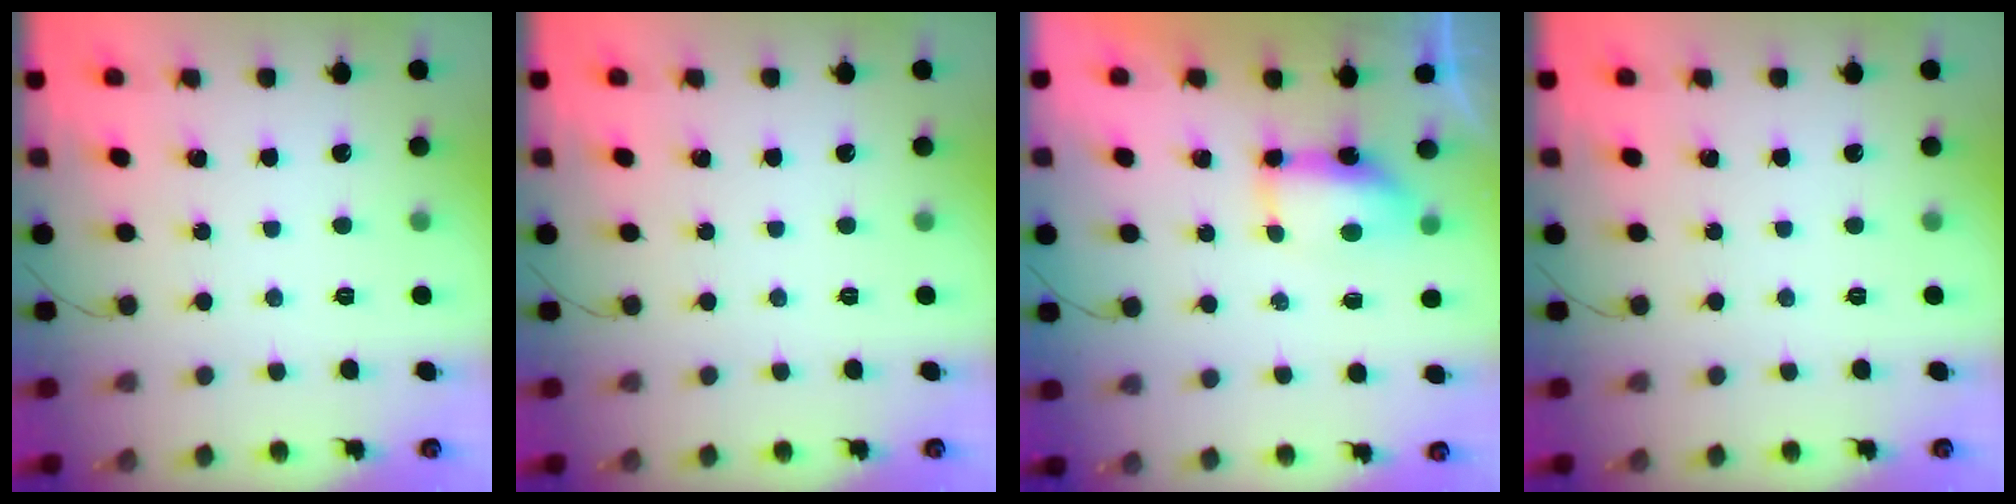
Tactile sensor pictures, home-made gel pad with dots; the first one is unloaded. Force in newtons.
{"total": 0.0}
{"total": 7.9, "press": 7.4, "slide": 2.9}
{"total": 0.0}